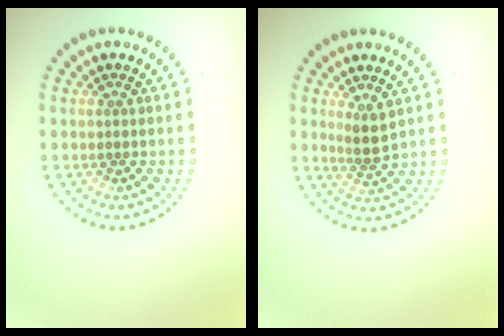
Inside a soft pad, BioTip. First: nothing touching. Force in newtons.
{"total": 2.0, "press": 1.6, "slide": 1.2}